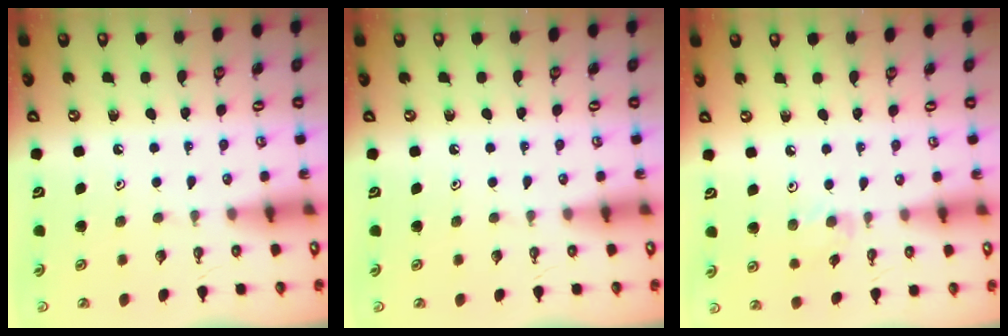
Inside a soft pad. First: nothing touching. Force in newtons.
{"total": 0.0}
{"total": 2.6, "press": 2.6, "slide": 0.4}